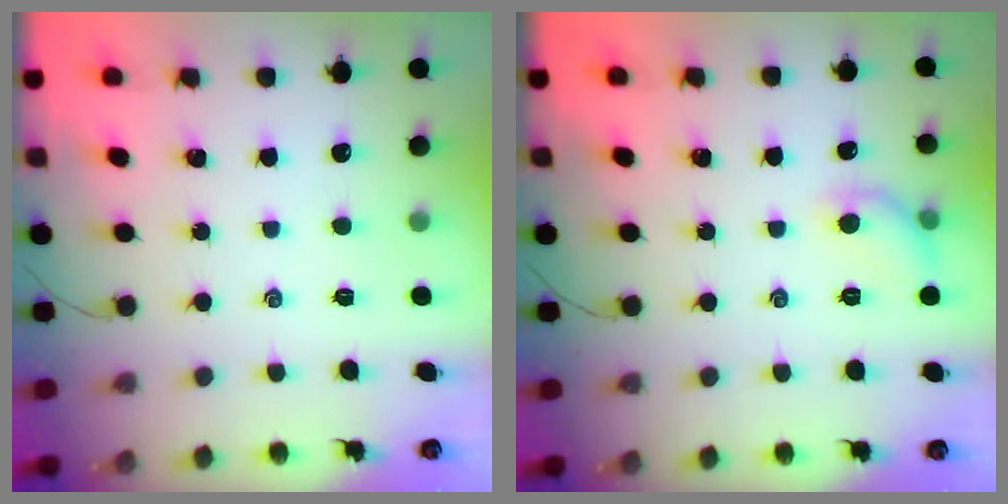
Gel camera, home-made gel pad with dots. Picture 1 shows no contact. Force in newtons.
{"total": 6.7, "press": 6.6, "slide": 1.2}